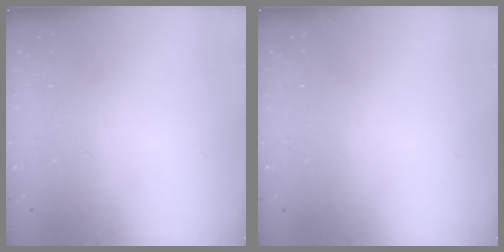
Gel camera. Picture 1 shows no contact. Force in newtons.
{"total": 0.0}